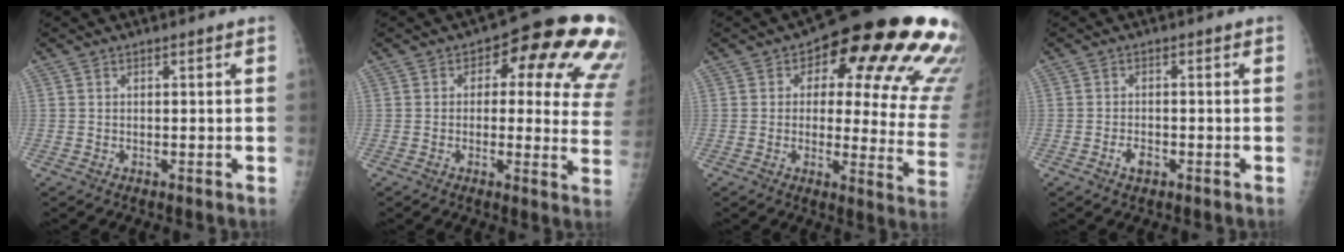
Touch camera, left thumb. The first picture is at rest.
{"total": 18.3, "force": [7.2, 8.8, 14.4], "torque": [-0.119, -0.005, 0.071]}
{"total": 24.0, "force": [10.9, 9.9, 18.9], "torque": [-0.186, -0.025, 0.128]}
{"total": 2.4, "force": [-1.2, 1.4, 1.4], "torque": [-0.021, 0.004, -0.020]}